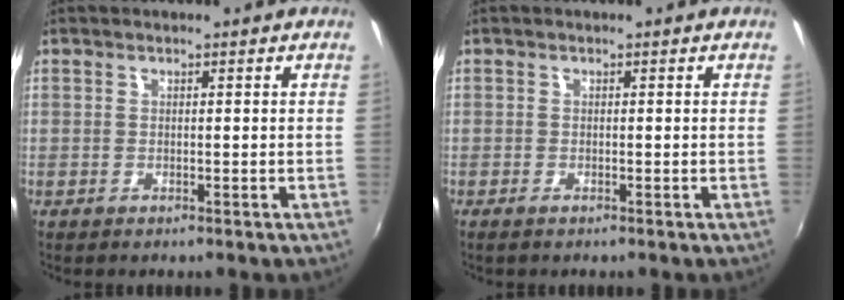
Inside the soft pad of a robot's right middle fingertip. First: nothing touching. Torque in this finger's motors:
{"motor_torque": [-0.16, 0.06, -0.02, 0.00]}